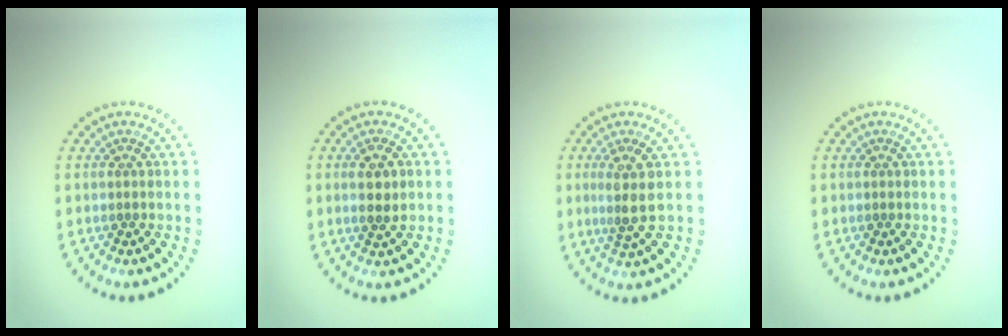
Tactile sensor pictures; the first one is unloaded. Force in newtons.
{"total": 1.7, "press": 1.6, "slide": 0.4}
{"total": 2.6, "press": 2.0, "slide": 1.6}
{"total": 0.0}